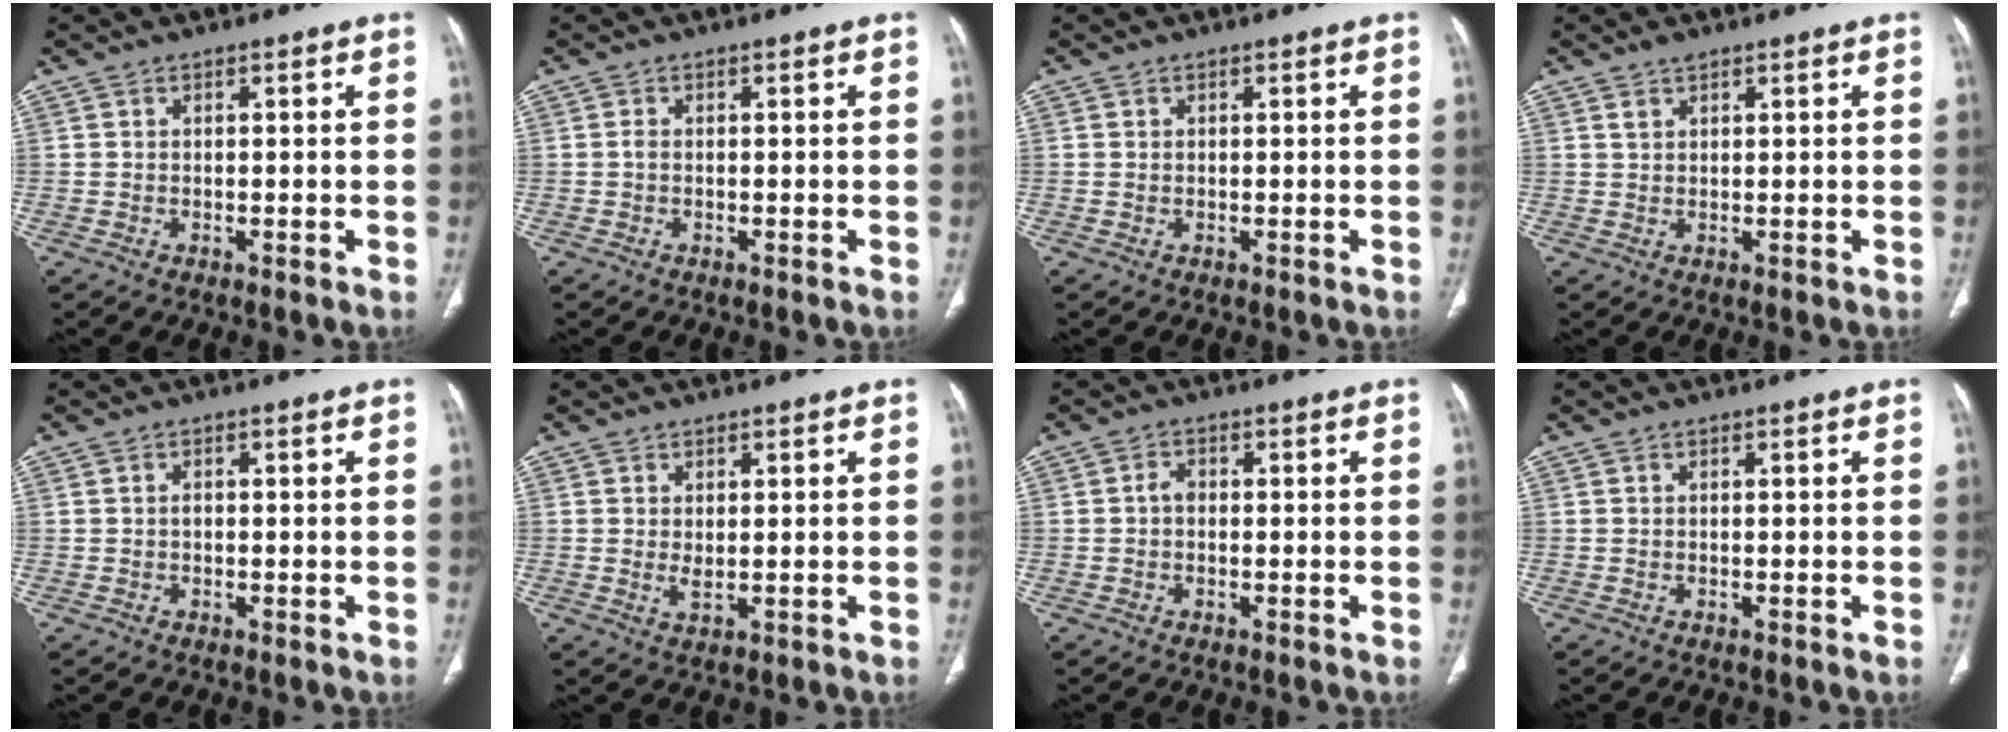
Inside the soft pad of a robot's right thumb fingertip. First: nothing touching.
{"total": 0.6, "force": [-0.1, 0.3, 0.5], "torque": [-0.012, 0.000, -0.005]}
{"total": 0.0}
{"total": 1.5, "force": [1.3, 0.6, 0.6], "torque": [-0.009, -0.006, 0.025]}
{"total": 0.6, "force": [-0.1, 0.4, 0.4], "torque": [-0.006, 0.002, -0.004]}
{"total": 1.8, "force": [0.3, 0.8, 1.5], "torque": [-0.030, -0.009, 0.010]}
{"total": 1.6, "force": [-0.2, 1.2, 1.1], "torque": [-0.014, 0.005, -0.009]}
{"total": 0.0}